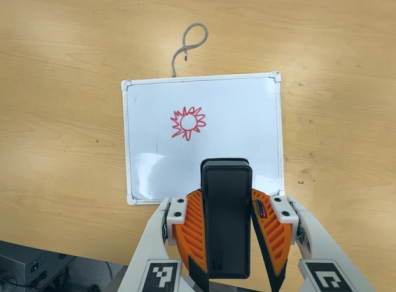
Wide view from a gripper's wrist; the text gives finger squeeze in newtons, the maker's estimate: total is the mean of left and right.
{"total": 6.8, "left": 5.6, "right": 8.0}